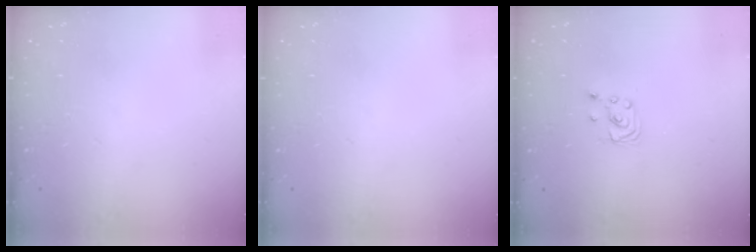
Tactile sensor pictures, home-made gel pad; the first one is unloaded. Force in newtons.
{"total": 0.0}
{"total": 1.9, "press": 1.9, "slide": 0.1}